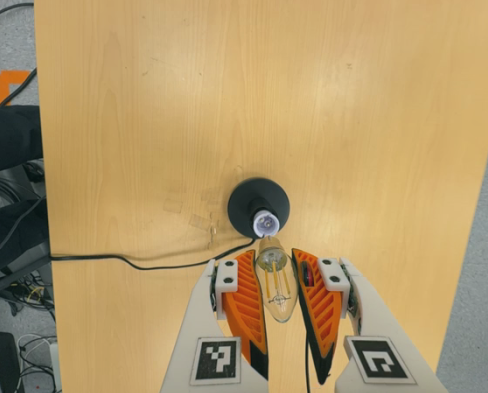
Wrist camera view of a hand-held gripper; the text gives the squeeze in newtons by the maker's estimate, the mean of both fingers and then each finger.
{"total": 21.0, "left": 23.2, "right": 18.8}